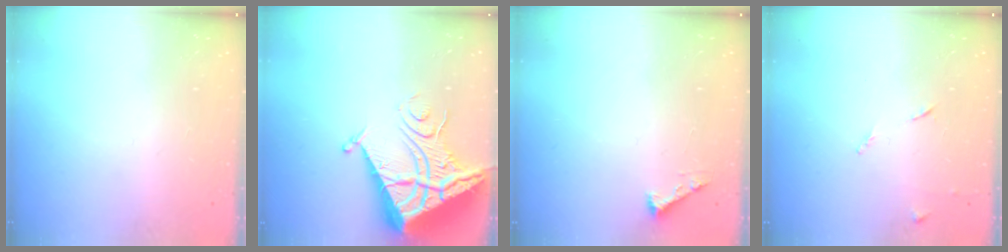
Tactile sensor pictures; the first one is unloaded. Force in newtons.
{"total": 12.7, "press": 12.6, "slide": 1.2}
{"total": 2.3, "press": 2.3, "slide": 0.3}
{"total": 6.3, "press": 6.3, "slide": 0.6}